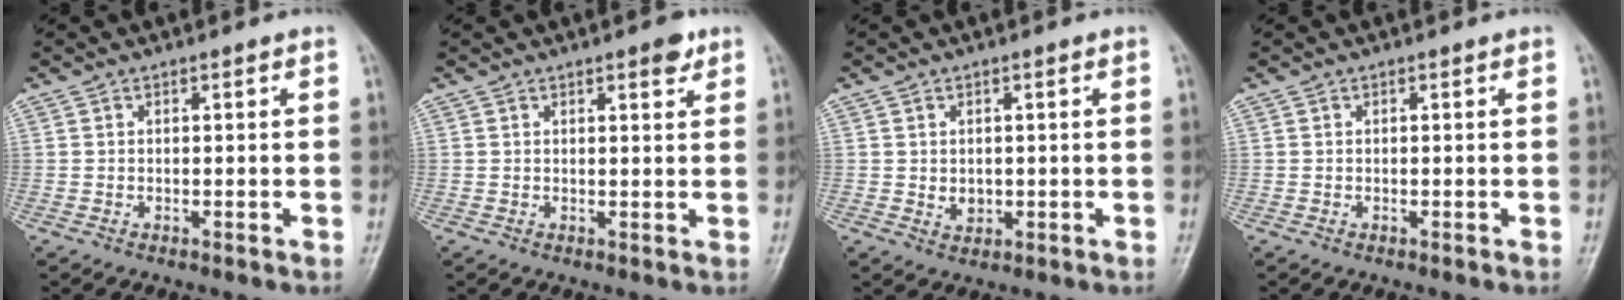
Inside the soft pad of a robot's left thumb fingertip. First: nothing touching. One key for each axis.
{"total": 2.8, "fx": 1.8, "fy": 0.9, "fz": 2.0, "tx": -0.021, "ty": -0.008, "tz": 0.021}
{"total": 2.2, "fx": 0.1, "fy": 1.8, "fz": 1.3, "tx": -0.014, "ty": -0.003, "tz": 0.008}
{"total": 0.0}